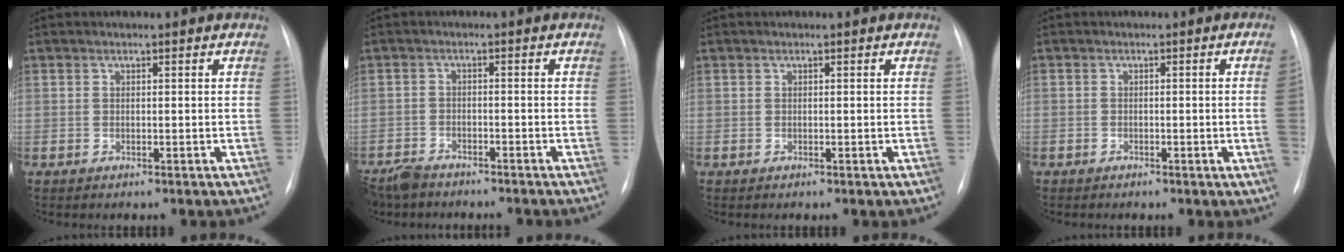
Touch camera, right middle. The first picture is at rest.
{"total": 7.2, "force": [-6.5, 2.2, 2.2], "torque": [-0.040, -0.016, -0.110]}
{"total": 0.0}
{"total": 2.3, "force": [-0.5, -0.4, 2.2], "torque": [-0.031, 0.001, -0.009]}